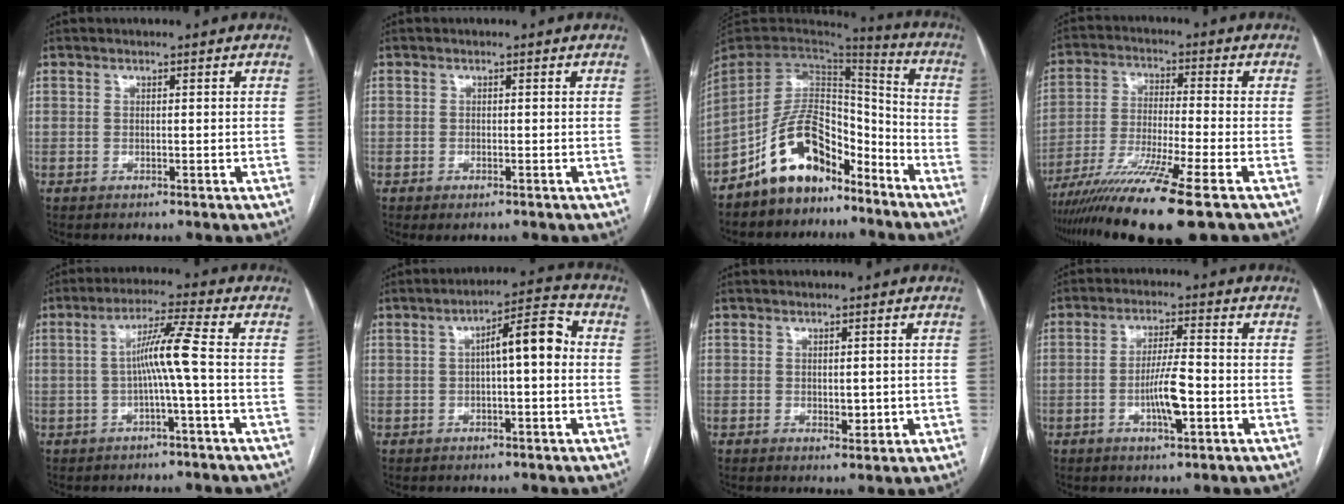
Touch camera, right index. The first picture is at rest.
{"total": 1.2, "force": [-0.7, 0.5, 0.9], "torque": [-0.010, -0.001, -0.006]}
{"total": 12.7, "force": [-8.8, 6.1, 6.8], "torque": [-0.133, 0.031, -0.164]}
{"total": 14.0, "force": [-9.6, -1.2, 10.2], "torque": [-0.198, -0.039, -0.169]}
{"total": 6.3, "force": [-0.7, -1.2, 6.2], "torque": [-0.112, 0.016, -0.011]}
{"total": 7.6, "force": [0.5, 1.6, 7.4], "torque": [-0.110, 0.030, 0.006]}
{"total": 2.1, "force": [-0.1, 1.0, 1.8], "torque": [-0.024, -0.005, 0.004]}
{"total": 6.4, "force": [-1.8, 0.6, 6.0], "torque": [-0.116, -0.001, -0.033]}